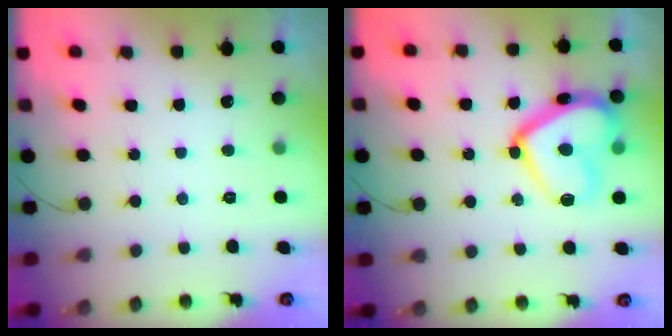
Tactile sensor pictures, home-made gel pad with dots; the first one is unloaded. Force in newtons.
{"total": 19.2, "press": 19.1, "slide": 1.5}